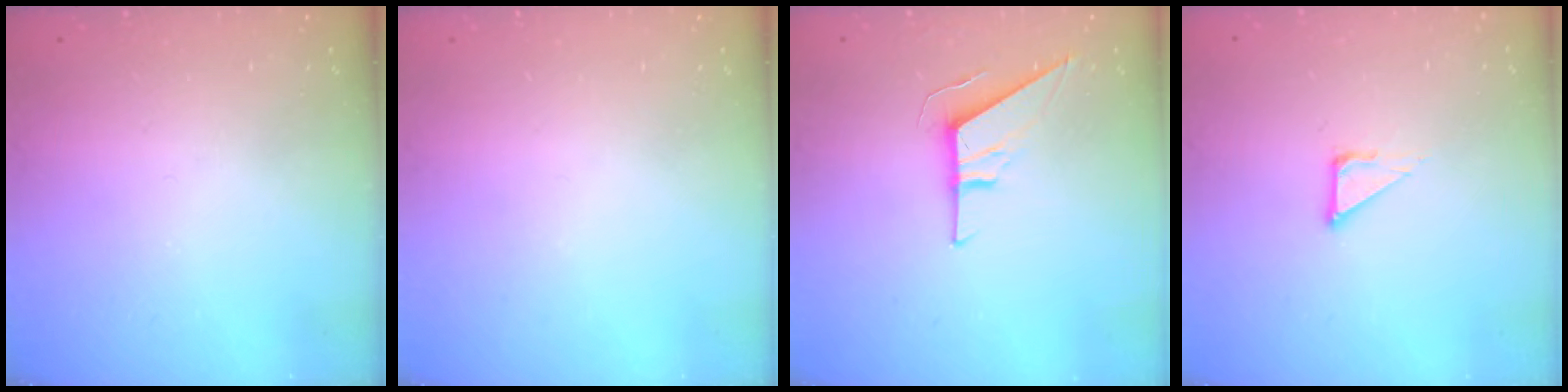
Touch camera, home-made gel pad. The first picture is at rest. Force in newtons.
{"total": 0.0}
{"total": 9.2, "press": 9.1, "slide": 0.9}
{"total": 3.6, "press": 3.6, "slide": 0.3}